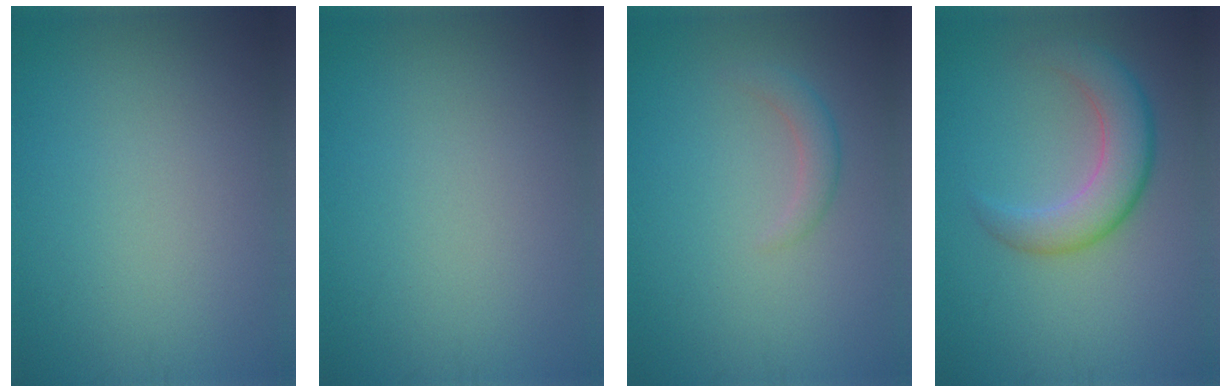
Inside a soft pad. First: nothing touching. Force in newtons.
{"total": 0.0}
{"total": 1.6, "press": 1.6, "slide": 0.1}
{"total": 4.9, "press": 4.9, "slide": 0.2}